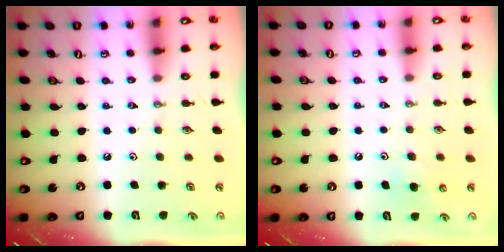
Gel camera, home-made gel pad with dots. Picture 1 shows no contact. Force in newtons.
{"total": 5.9, "press": 5.7, "slide": 1.6}